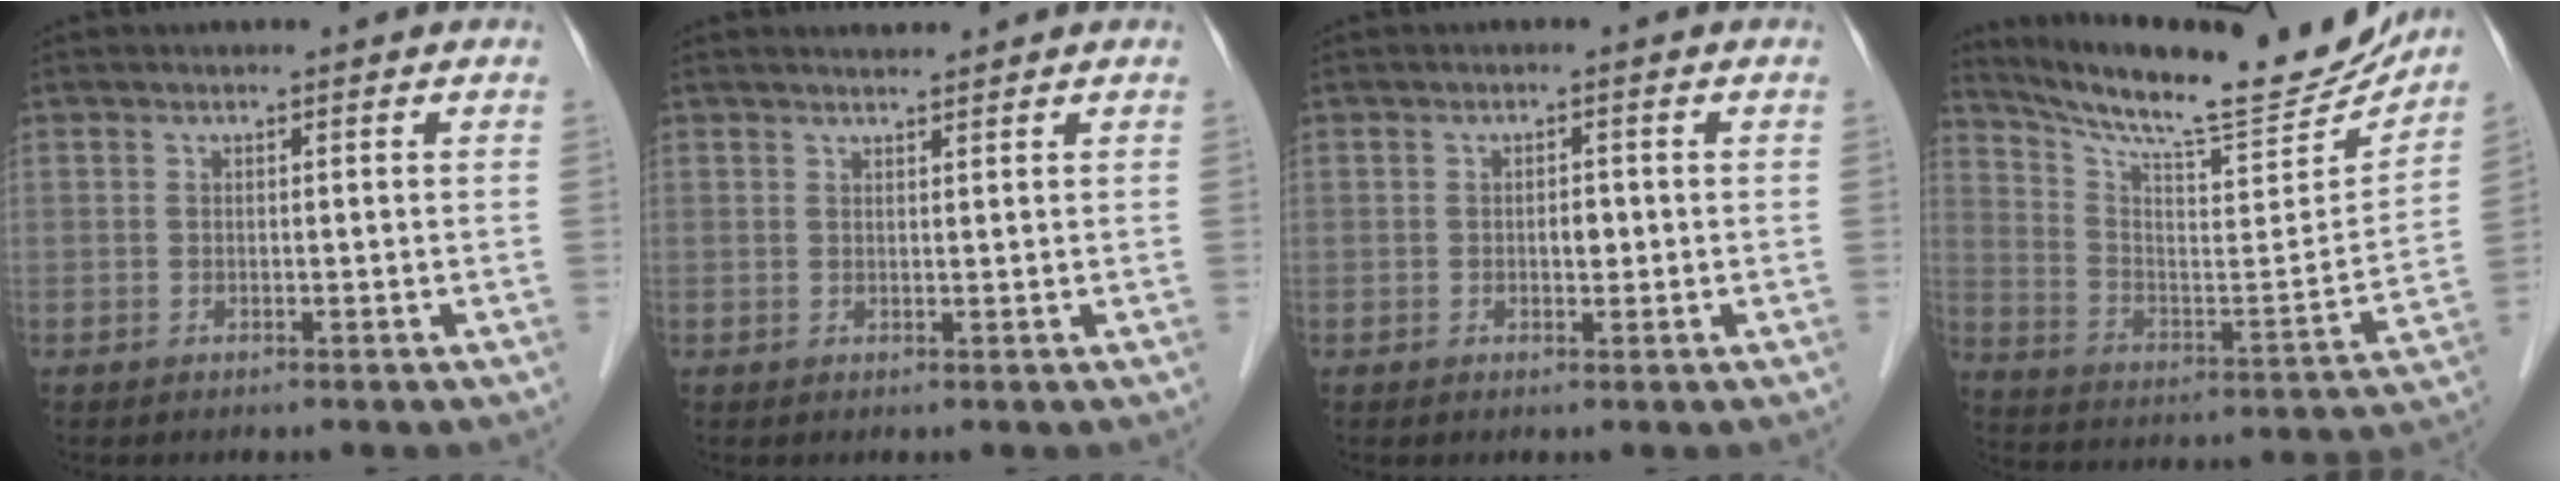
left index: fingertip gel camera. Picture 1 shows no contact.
{"total": 1.7, "force": [1.6, 0.0, 0.3], "torque": [-0.007, 0.008, 0.031]}
{"total": 1.6, "force": [-0.1, 0.9, 1.3], "torque": [-0.018, 0.002, -0.002]}
{"total": 22.4, "force": [20.5, 2.4, 8.6], "torque": [-0.149, -0.045, 0.303]}